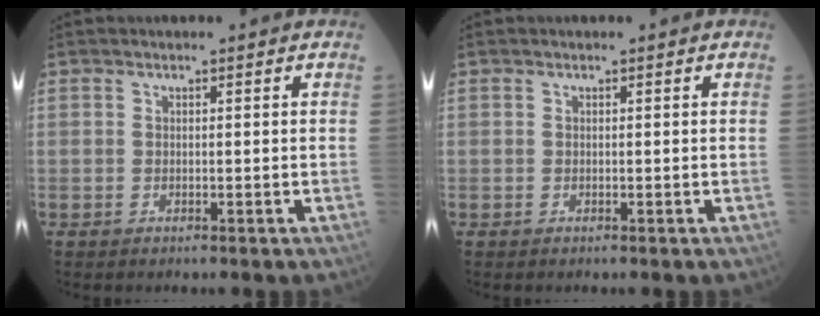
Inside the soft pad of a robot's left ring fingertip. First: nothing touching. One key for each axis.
{"total": 0.0}